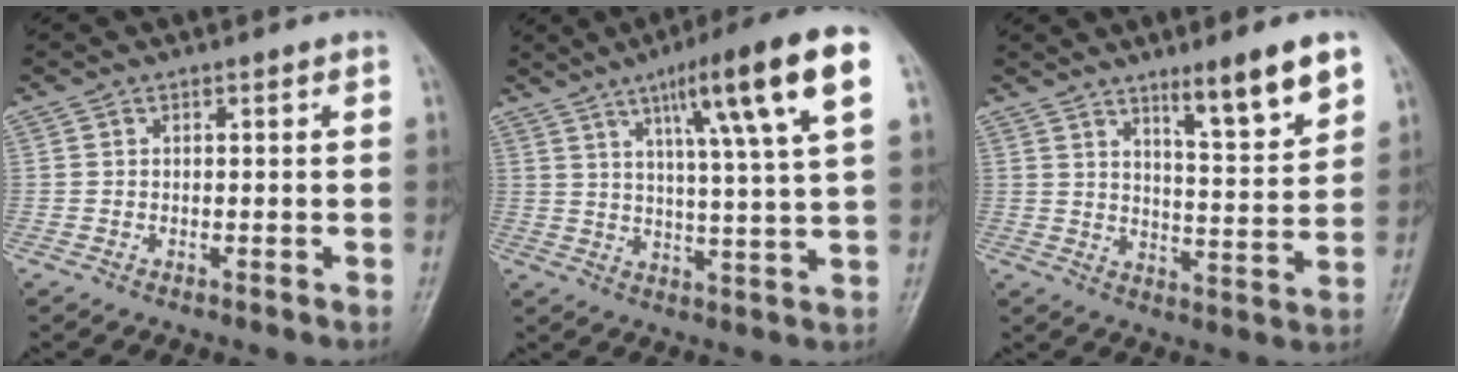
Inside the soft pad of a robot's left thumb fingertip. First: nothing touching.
{"total": 16.6, "force": [7.4, 1.5, 14.8], "torque": [-0.224, -0.010, 0.109]}
{"total": 11.0, "force": [7.1, 1.5, 8.3], "torque": [-0.112, -0.047, 0.111]}